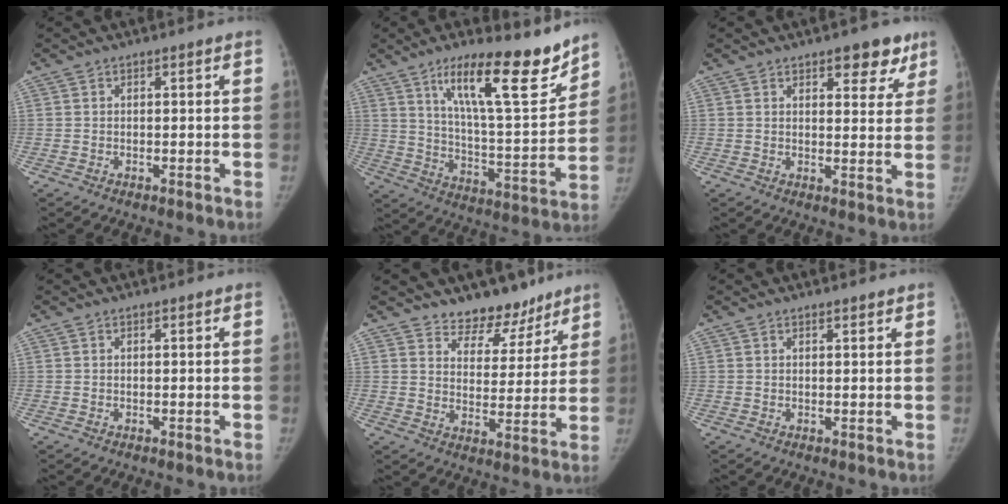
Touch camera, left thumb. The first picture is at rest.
{"total": 19.3, "force": [13.1, 4.3, 13.5], "torque": [-0.178, -0.081, 0.216]}
{"total": 7.2, "force": [4.6, 3.4, 4.4], "torque": [-0.020, -0.021, 0.056]}
{"total": 0.0}
{"total": 9.1, "force": [7.6, 4.7, 2.0], "torque": [0.013, -0.056, 0.122]}
{"total": 1.0, "force": [0.9, 0.2, 0.5], "torque": [-0.006, -0.004, 0.014]}